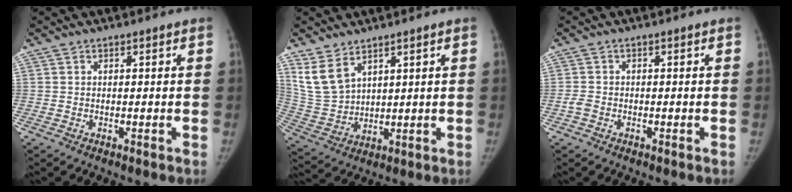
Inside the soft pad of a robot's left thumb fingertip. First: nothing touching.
{"total": 7.8, "force": [5.2, 4.2, 4.0], "torque": [-0.072, -0.024, 0.125]}
{"total": 1.6, "force": [-0.8, 1.2, 0.8], "torque": [-0.016, 0.002, -0.018]}